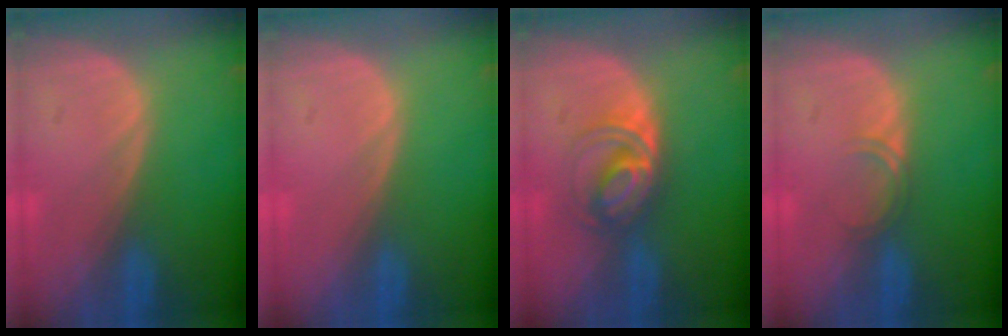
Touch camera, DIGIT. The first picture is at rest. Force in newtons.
{"total": 0.0}
{"total": 5.6, "press": 5.3, "slide": 1.7}
{"total": 1.7, "press": 1.7, "slide": 0.3}